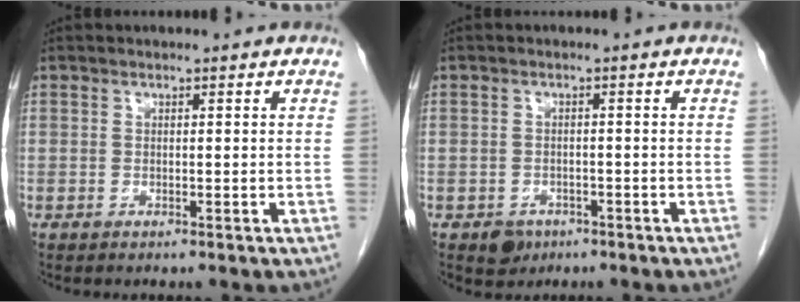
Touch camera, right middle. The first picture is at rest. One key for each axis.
{"total": 2.7, "fx": -1.6, "fy": 2.1, "fz": 0.6, "tx": -0.007, "ty": 0.006, "tz": -0.019}